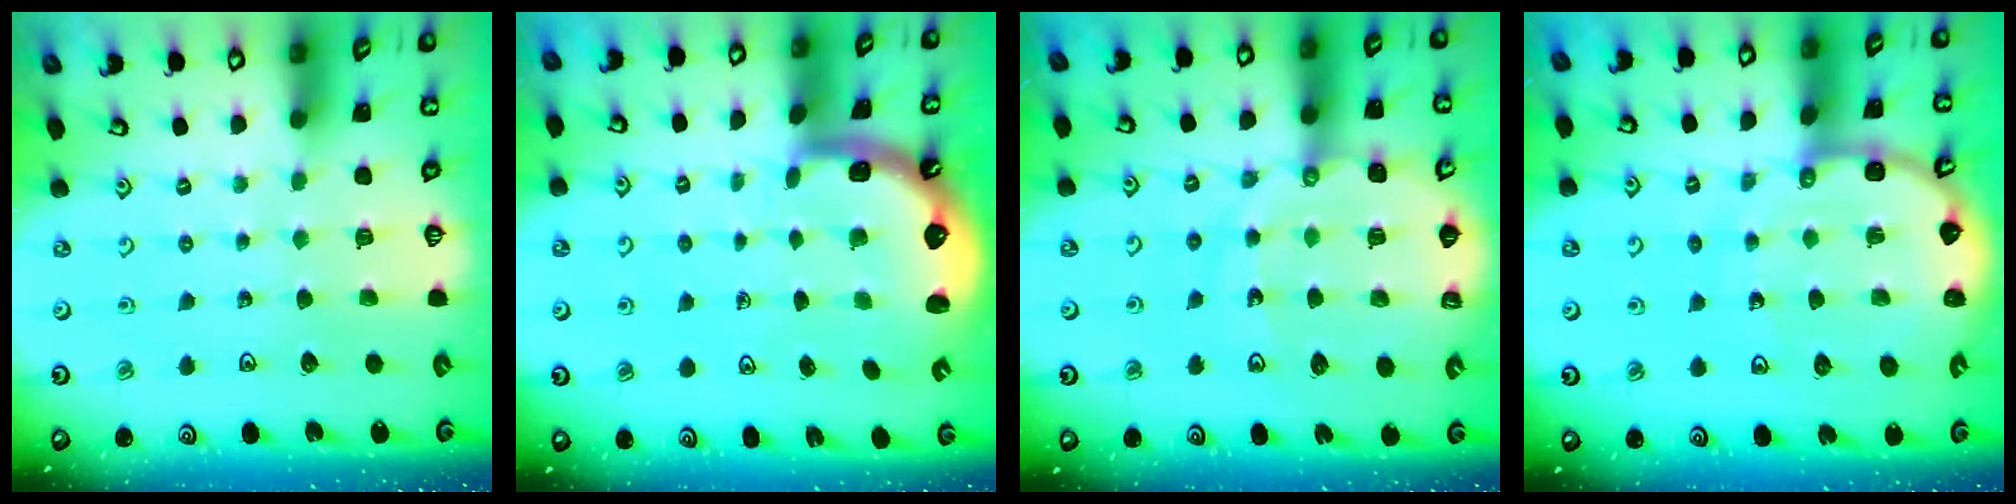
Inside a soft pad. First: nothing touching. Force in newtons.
{"total": 1.7, "press": 1.5, "slide": 0.7}
{"total": 13.2, "press": 13.1, "slide": 1.8}
{"total": 8.6, "press": 8.5, "slide": 0.8}